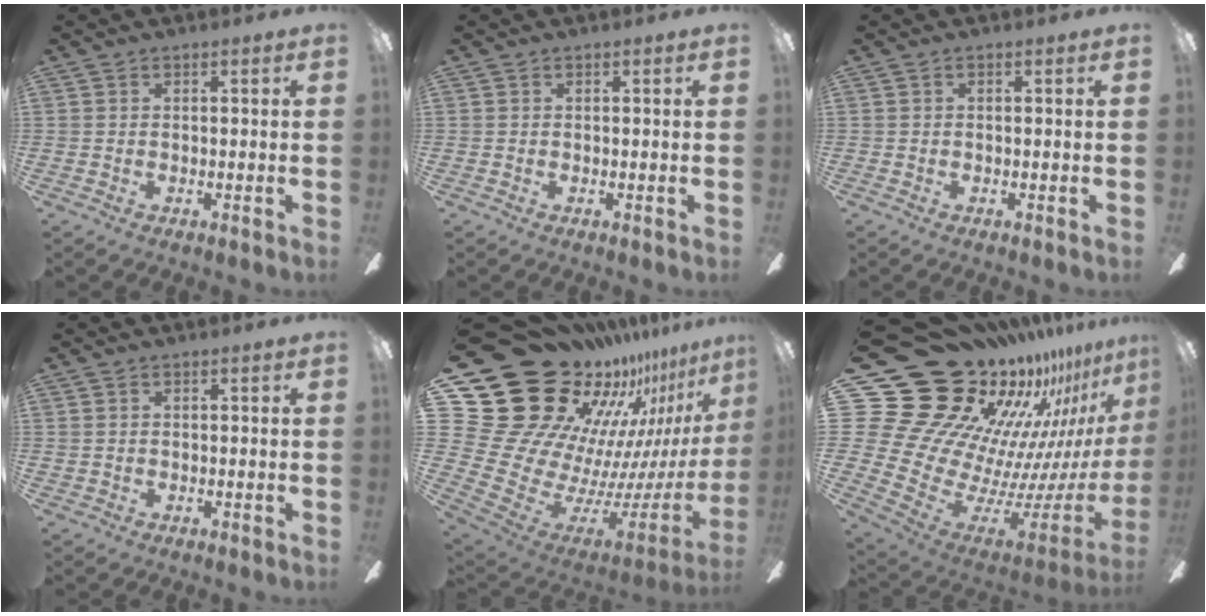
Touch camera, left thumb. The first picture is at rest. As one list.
[{"total": 0.0}, {"total": 0.0}, {"total": 0.7, "force": [0.3, 0.7, 0.0], "torque": [0.000, 0.006, 0.003]}, {"total": 32.1, "force": [18.9, 19.0, 17.6], "torque": [-0.282, -0.214, 0.420]}, {"total": 27.9, "force": [18.5, 16.2, 13.1], "torque": [-0.199, -0.220, 0.404]}]